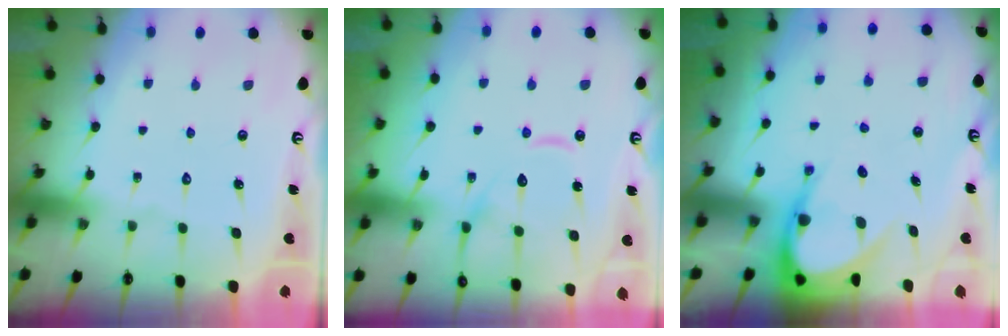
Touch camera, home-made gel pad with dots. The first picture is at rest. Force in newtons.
{"total": 12.7, "press": 12.7, "slide": 1.1}
{"total": 7.6, "press": 7.6, "slide": 0.7}